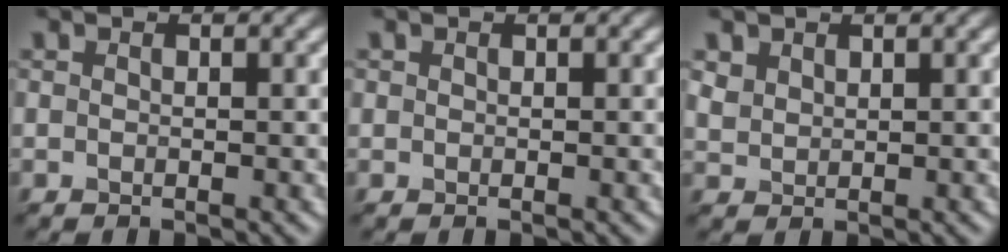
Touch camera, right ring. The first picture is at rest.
{"total": 0.7, "force": [-0.1, -0.4, -0.6], "torque": [-0.003, -0.004, 0.005]}
{"total": 1.3, "force": [0.7, -0.1, -1.0], "torque": [-0.007, 0.002, 0.044]}